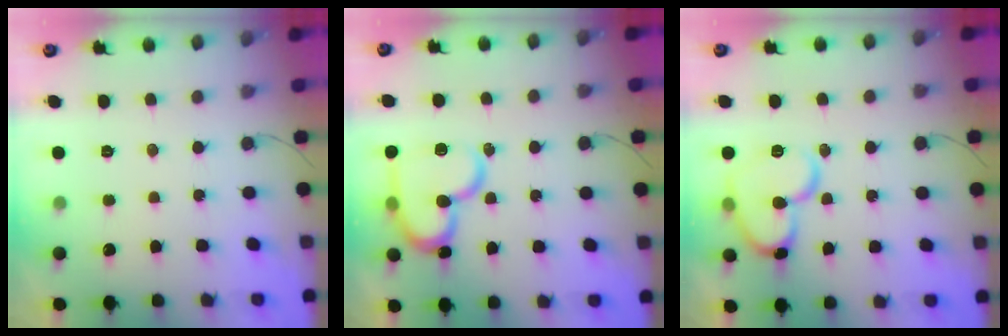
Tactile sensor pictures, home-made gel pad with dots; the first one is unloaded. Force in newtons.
{"total": 17.3, "press": 17.2, "slide": 1.7}
{"total": 14.6, "press": 14.5, "slide": 2.1}